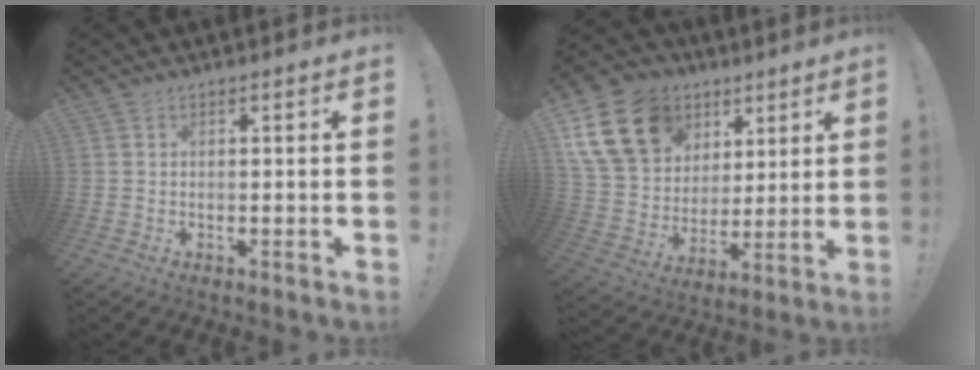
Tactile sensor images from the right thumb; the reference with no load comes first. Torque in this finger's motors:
{"motor_torque": [0.16, 1.42, 1.16, 1.04, 0.09]}